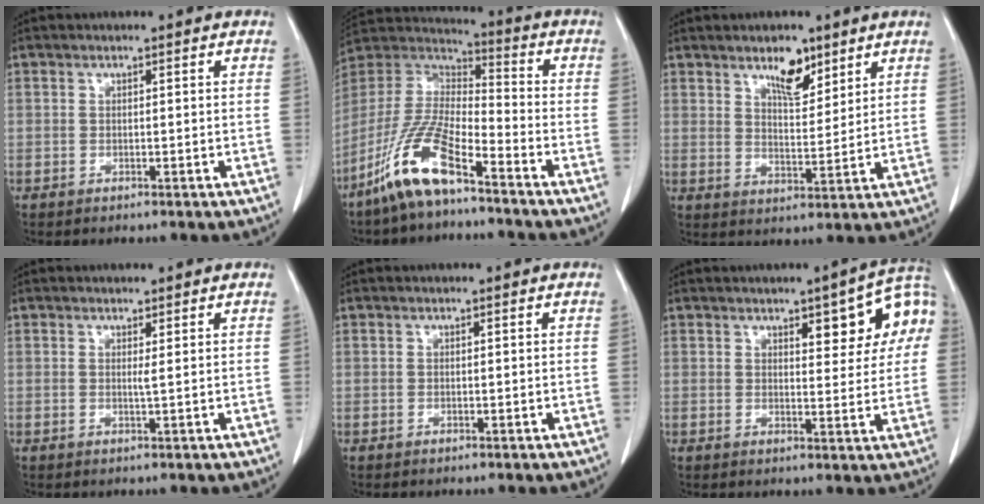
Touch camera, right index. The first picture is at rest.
{"total": 13.1, "force": [-8.6, 2.6, 9.6], "torque": [-0.212, -0.004, -0.168]}
{"total": 6.0, "force": [4.2, 2.2, 3.7], "torque": [-0.062, -0.004, 0.073]}
{"total": 0.6, "force": [0.3, -0.1, 0.5], "torque": [-0.015, -0.004, 0.007]}
{"total": 0.0}
{"total": 9.6, "force": [3.5, 2.7, 8.5], "torque": [-0.102, 0.019, 0.043]}